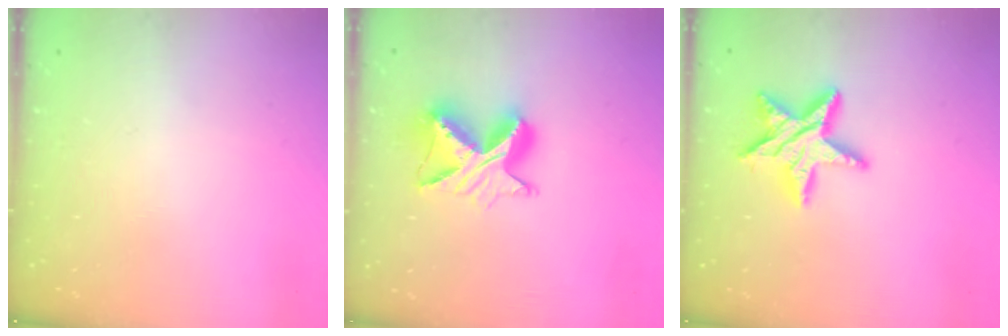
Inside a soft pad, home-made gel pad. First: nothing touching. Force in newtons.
{"total": 9.8, "press": 9.8, "slide": 1.0}
{"total": 13.1, "press": 13.1, "slide": 1.0}